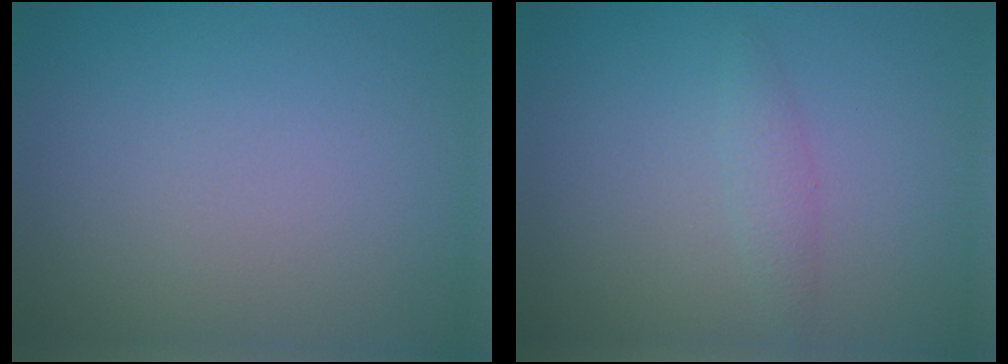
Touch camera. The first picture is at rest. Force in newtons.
{"total": 1.2, "press": 1.2, "slide": 0.0}